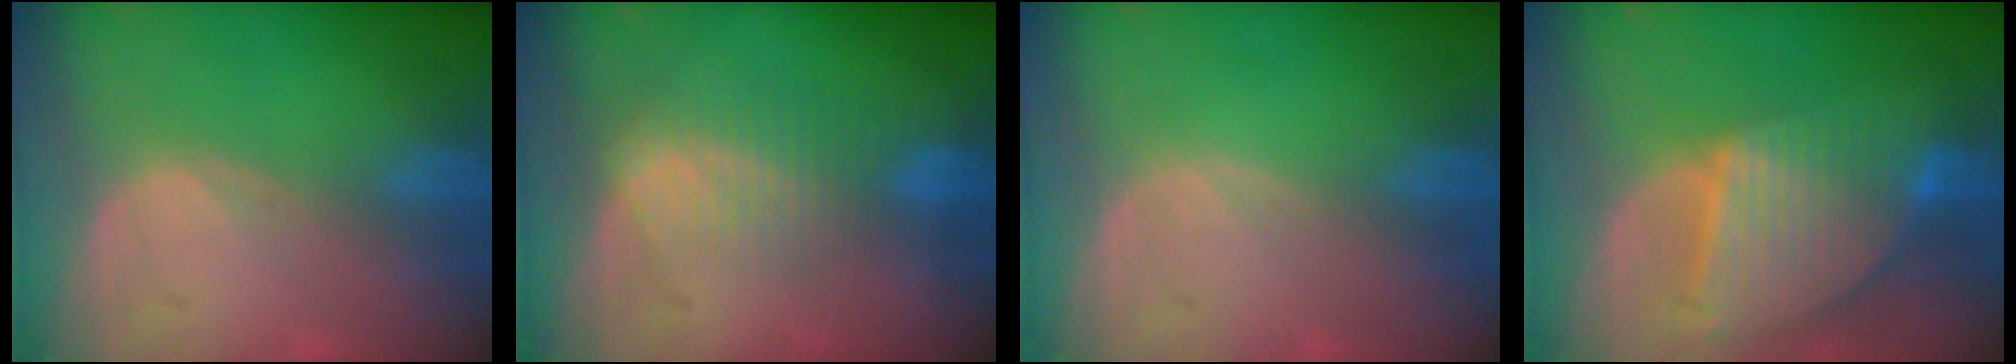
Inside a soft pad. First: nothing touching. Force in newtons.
{"total": 7.1, "press": 6.1, "slide": 3.7}
{"total": 0.0}
{"total": 9.5, "press": 8.2, "slide": 4.8}